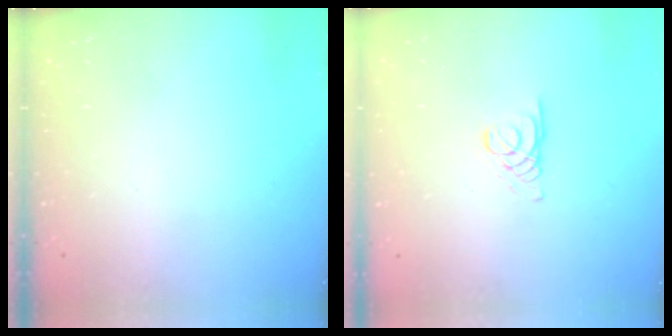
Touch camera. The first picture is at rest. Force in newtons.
{"total": 1.7, "press": 1.7, "slide": 0.2}